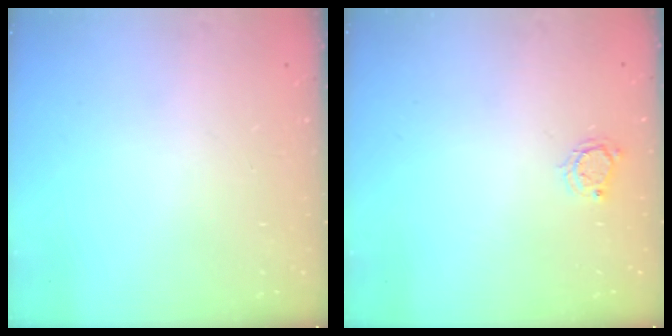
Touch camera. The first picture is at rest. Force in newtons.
{"total": 4.0, "press": 4.0, "slide": 0.5}